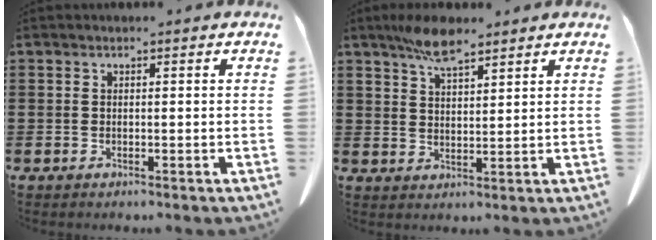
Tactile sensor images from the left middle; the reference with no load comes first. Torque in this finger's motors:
{"motor_torque": [1.10, -0.65, 0.26, 0.10]}